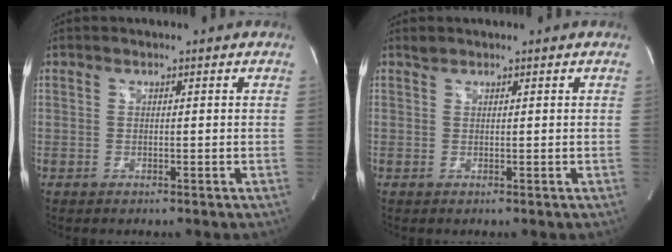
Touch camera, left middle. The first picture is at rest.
{"total": 0.9, "force": [0.8, 0.4, 0.3], "torque": [-0.009, 0.007, 0.017]}